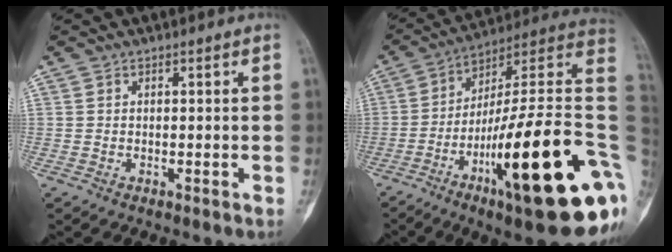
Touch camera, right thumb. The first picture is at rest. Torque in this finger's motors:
{"motor_torque": [3.63, 1.38, 2.17, -0.60, 0.71]}